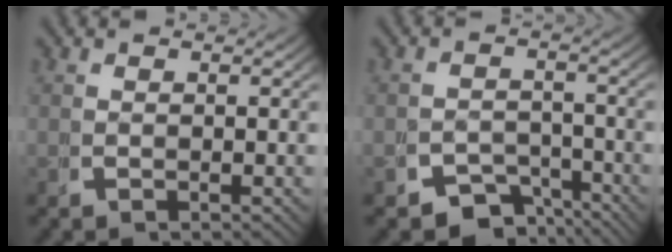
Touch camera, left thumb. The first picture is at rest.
{"total": 4.6, "force": [-3.7, 2.4, 1.2], "torque": [-0.006, -0.019, -0.067]}